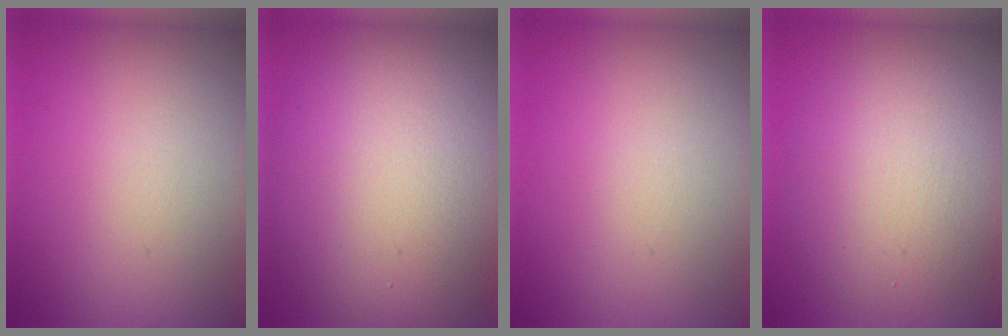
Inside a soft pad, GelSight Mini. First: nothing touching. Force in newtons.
{"total": 13.4, "press": 13.4, "slide": 0.4}
{"total": 0.0}
{"total": 7.3, "press": 7.3, "slide": 0.4}